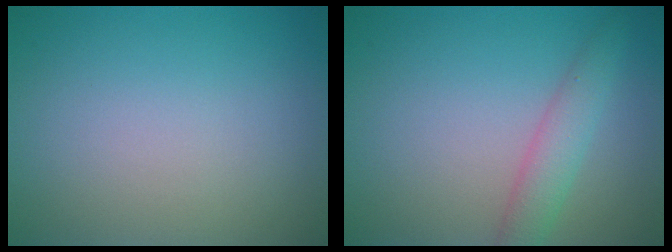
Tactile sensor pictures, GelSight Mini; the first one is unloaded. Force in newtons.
{"total": 2.7, "press": 2.7, "slide": 0.2}